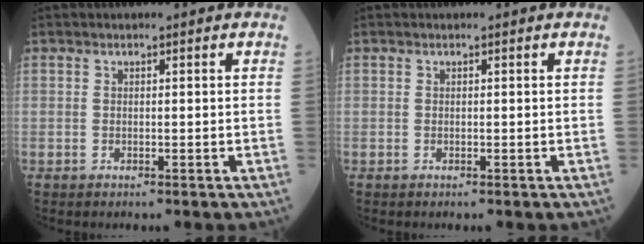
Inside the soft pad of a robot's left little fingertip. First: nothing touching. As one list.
[{"total": 0.0}]